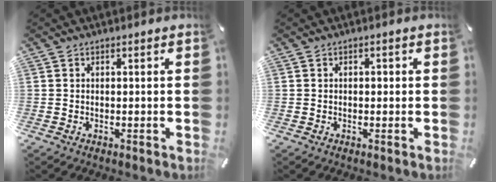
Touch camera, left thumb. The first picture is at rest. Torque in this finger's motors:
{"motor_torque": [0.09, 0.25, 0.27, 0.02, 0.02]}